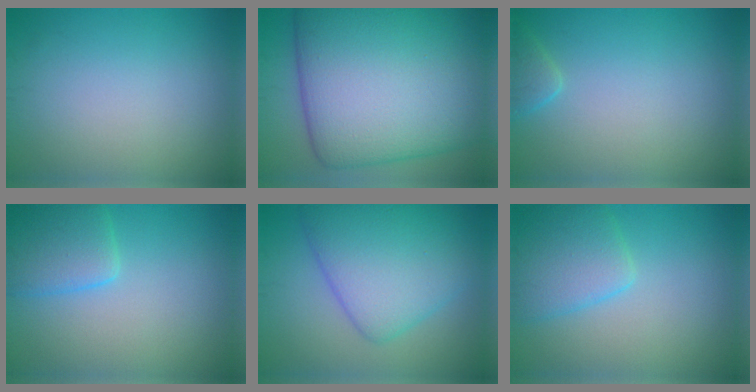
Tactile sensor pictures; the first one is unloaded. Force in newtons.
{"total": 20.0, "press": 20.0, "slide": 0.3}
{"total": 1.5, "press": 1.5, "slide": 0.2}
{"total": 3.8, "press": 3.7, "slide": 0.3}
{"total": 8.0, "press": 8.0, "slide": 0.1}
{"total": 4.2, "press": 4.2, "slide": 0.3}